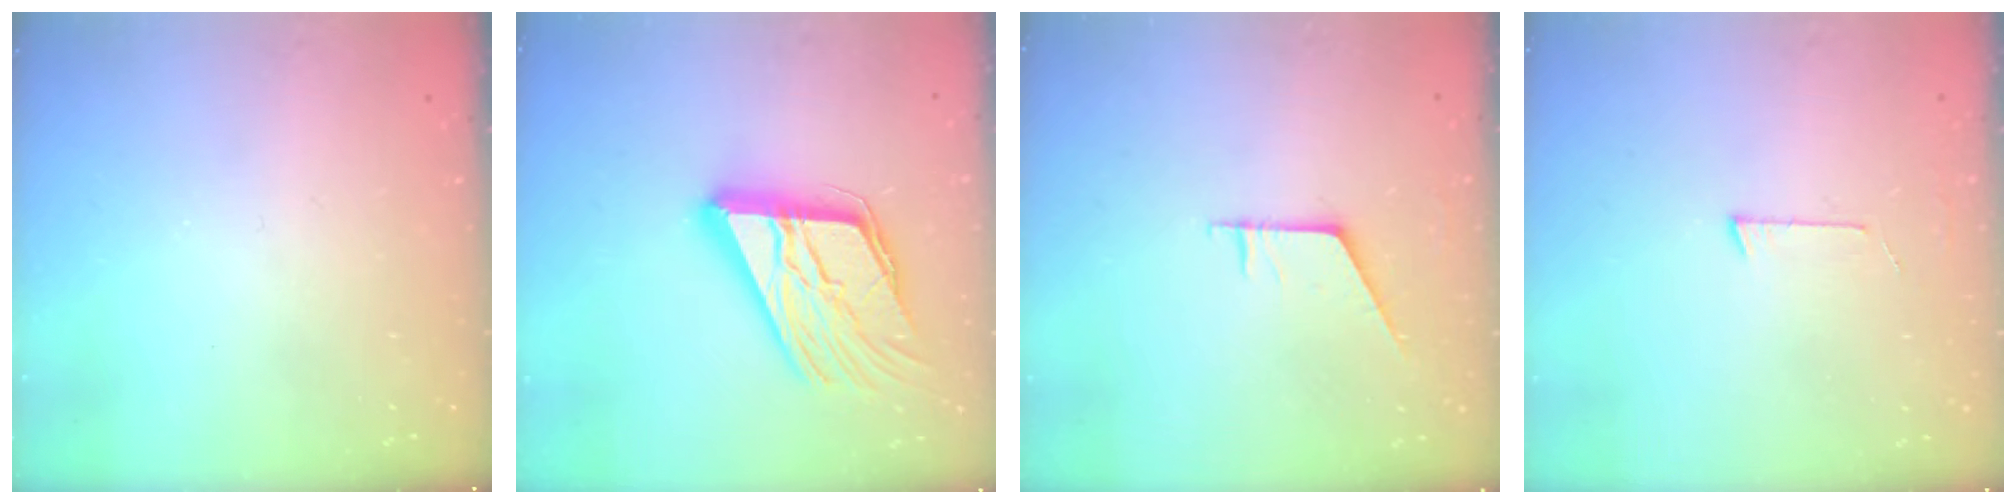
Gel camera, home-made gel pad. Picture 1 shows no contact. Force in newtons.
{"total": 20.2, "press": 20.1, "slide": 2.1}
{"total": 4.4, "press": 4.4, "slide": 0.5}
{"total": 2.7, "press": 2.7, "slide": 0.2}